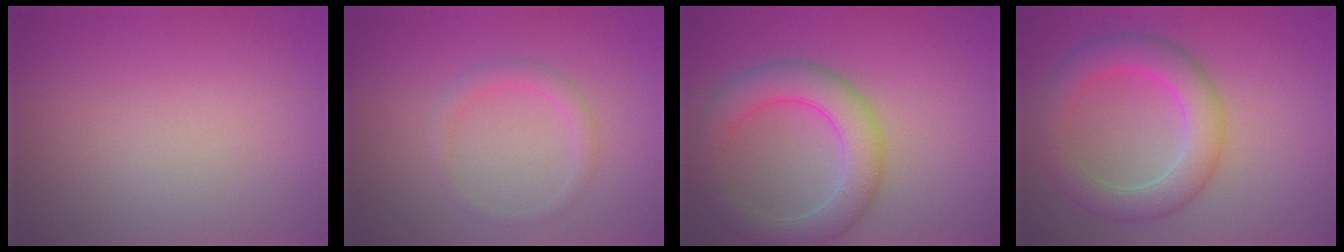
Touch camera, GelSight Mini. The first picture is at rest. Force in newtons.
{"total": 1.6, "press": 1.6, "slide": 0.1}
{"total": 5.4, "press": 5.3, "slide": 0.3}
{"total": 5.2, "press": 5.2, "slide": 0.2}